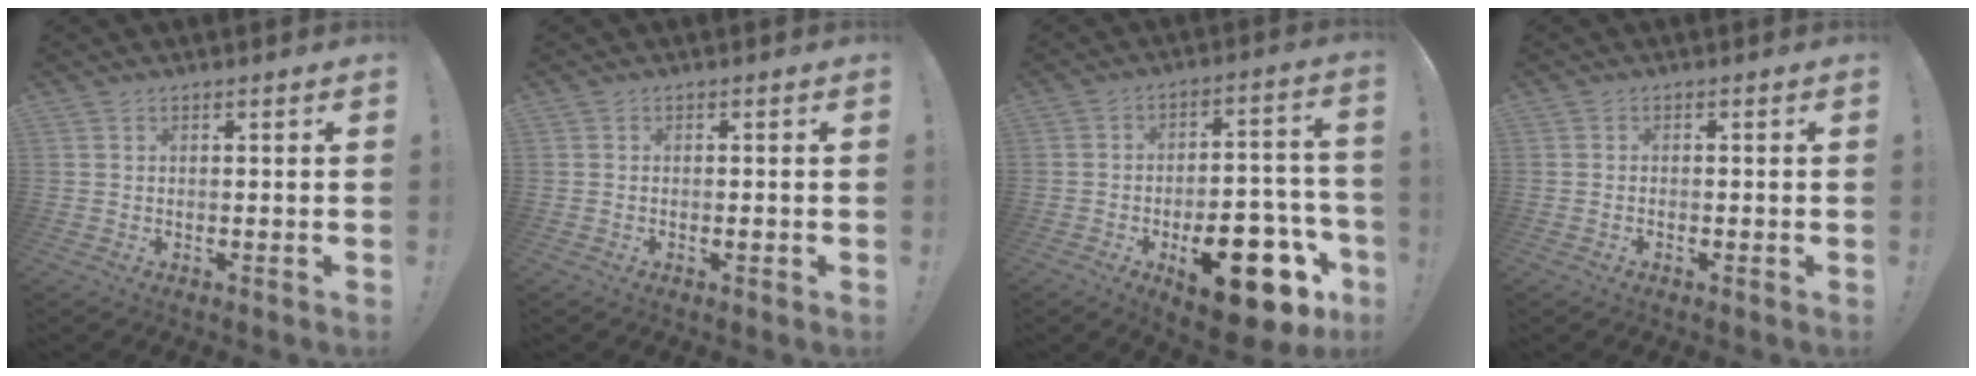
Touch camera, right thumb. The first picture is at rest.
{"total": 1.0, "force": [-0.7, 0.3, 0.6], "torque": [-0.003, -0.002, -0.013]}
{"total": 20.1, "force": [-9.5, 9.1, 15.2], "torque": [-0.175, 0.062, -0.135]}
{"total": 0.8, "force": [-0.7, 0.2, 0.3], "torque": [-0.008, 0.000, -0.012]}